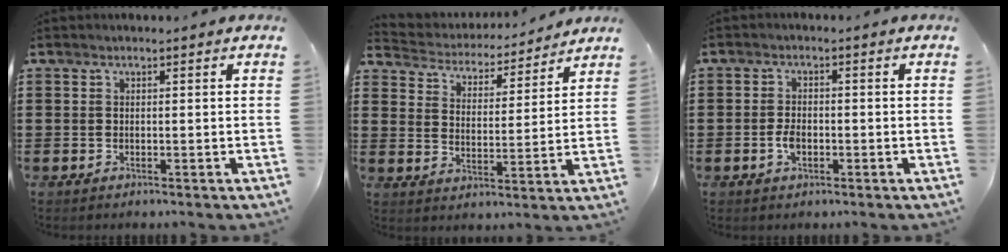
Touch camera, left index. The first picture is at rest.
{"total": 4.0, "force": [4.0, 0.4, -0.1], "torque": [-0.025, -0.034, 0.064]}
{"total": 2.7, "force": [-0.8, 1.5, 2.1], "torque": [-0.049, 0.000, -0.017]}